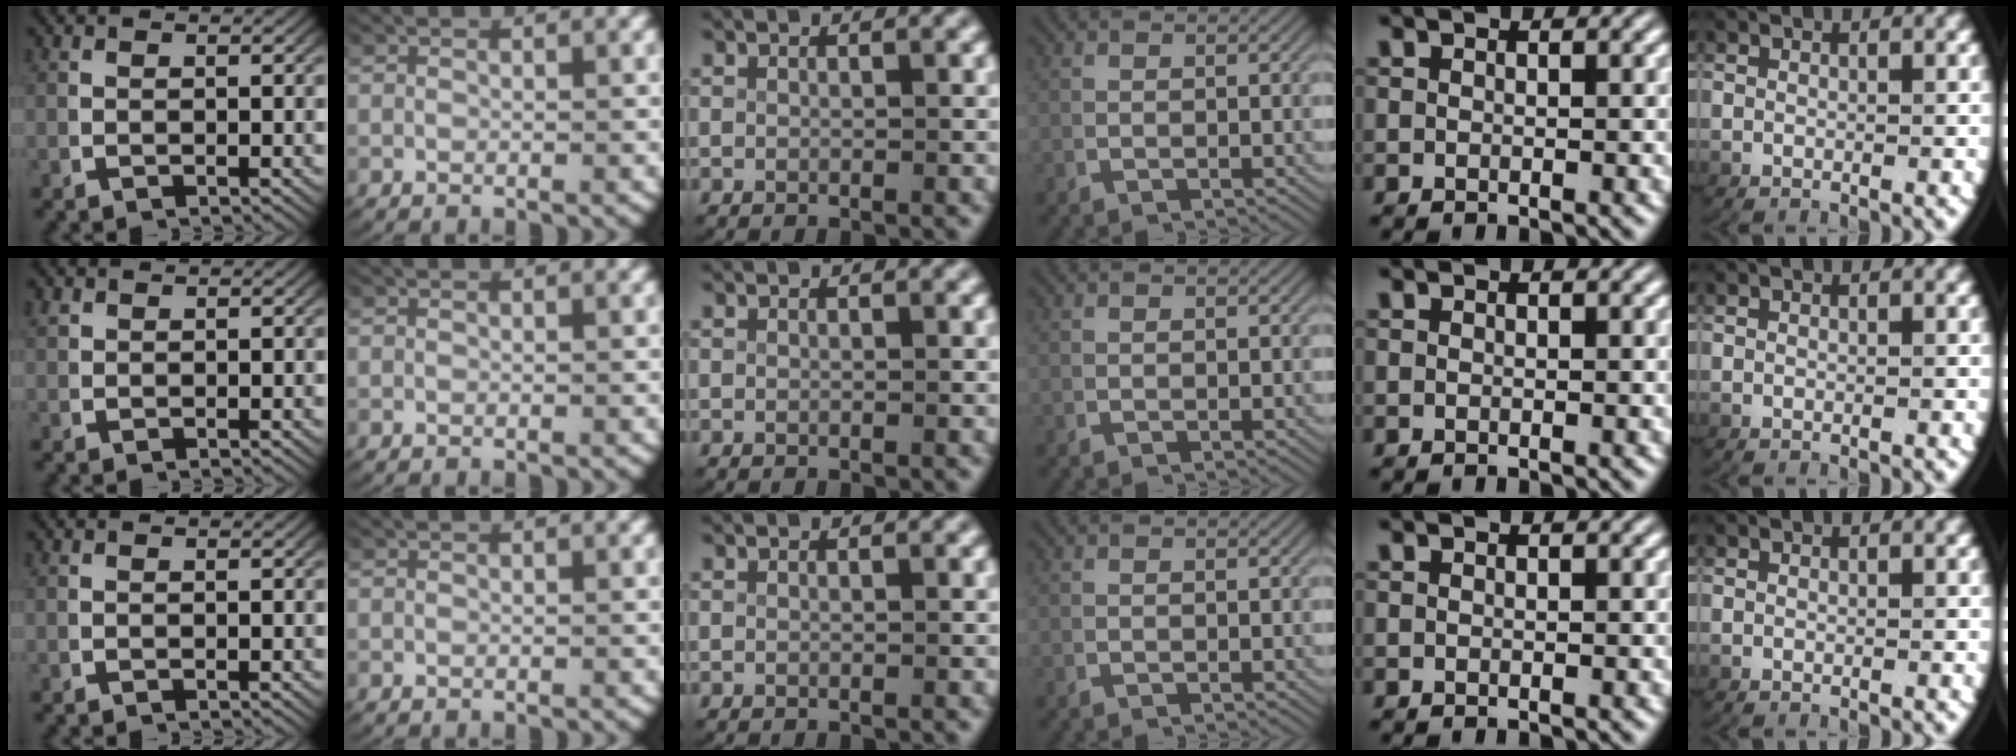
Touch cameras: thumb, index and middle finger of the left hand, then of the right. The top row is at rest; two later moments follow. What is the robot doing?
{"motion": "lift_and_place", "object": "paper towel"}